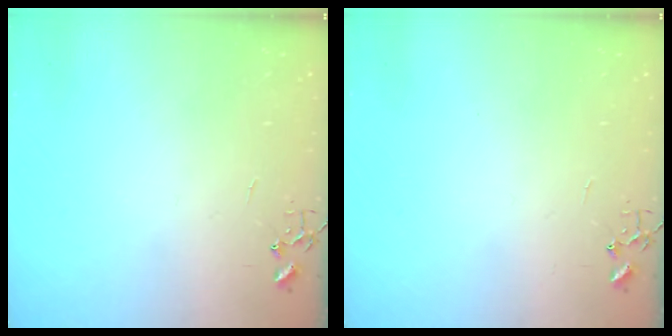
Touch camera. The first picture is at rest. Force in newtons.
{"total": 0.0}